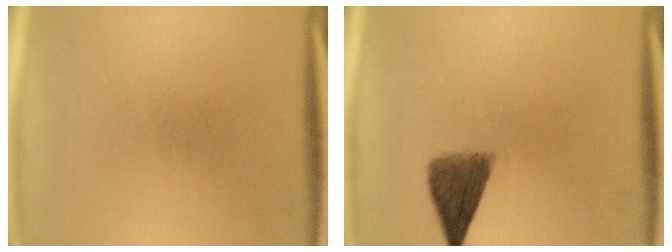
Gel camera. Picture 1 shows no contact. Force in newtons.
{"total": 5.8}